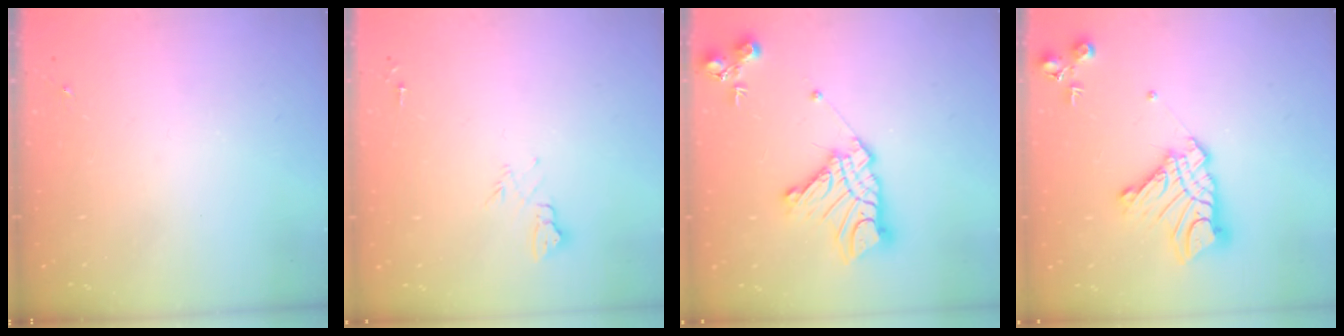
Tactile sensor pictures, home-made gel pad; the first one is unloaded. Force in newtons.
{"total": 7.1, "press": 7.1, "slide": 0.8}
{"total": 18.2, "press": 18.1, "slide": 1.5}
{"total": 16.4, "press": 16.3, "slide": 1.4}